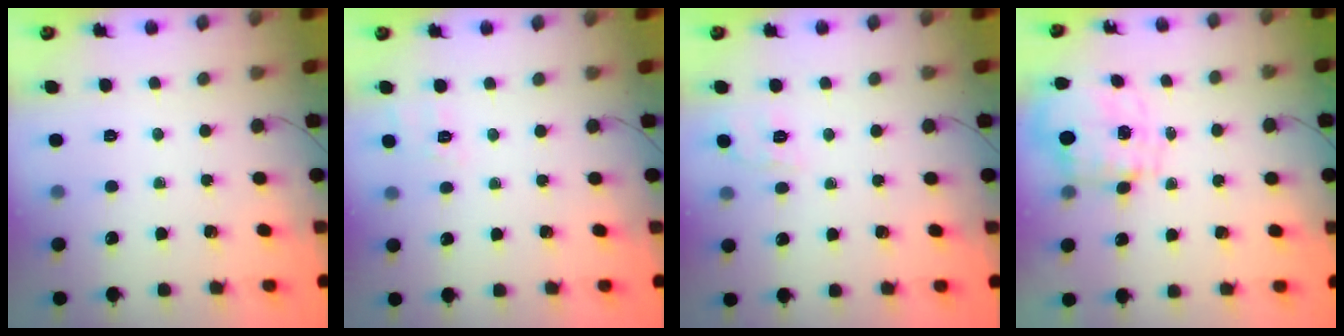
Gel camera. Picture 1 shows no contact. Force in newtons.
{"total": 2.3, "press": 1.3, "slide": 1.9}
{"total": 1.9, "press": 0.8, "slide": 1.6}
{"total": 2.9, "press": 2.7, "slide": 1.1}